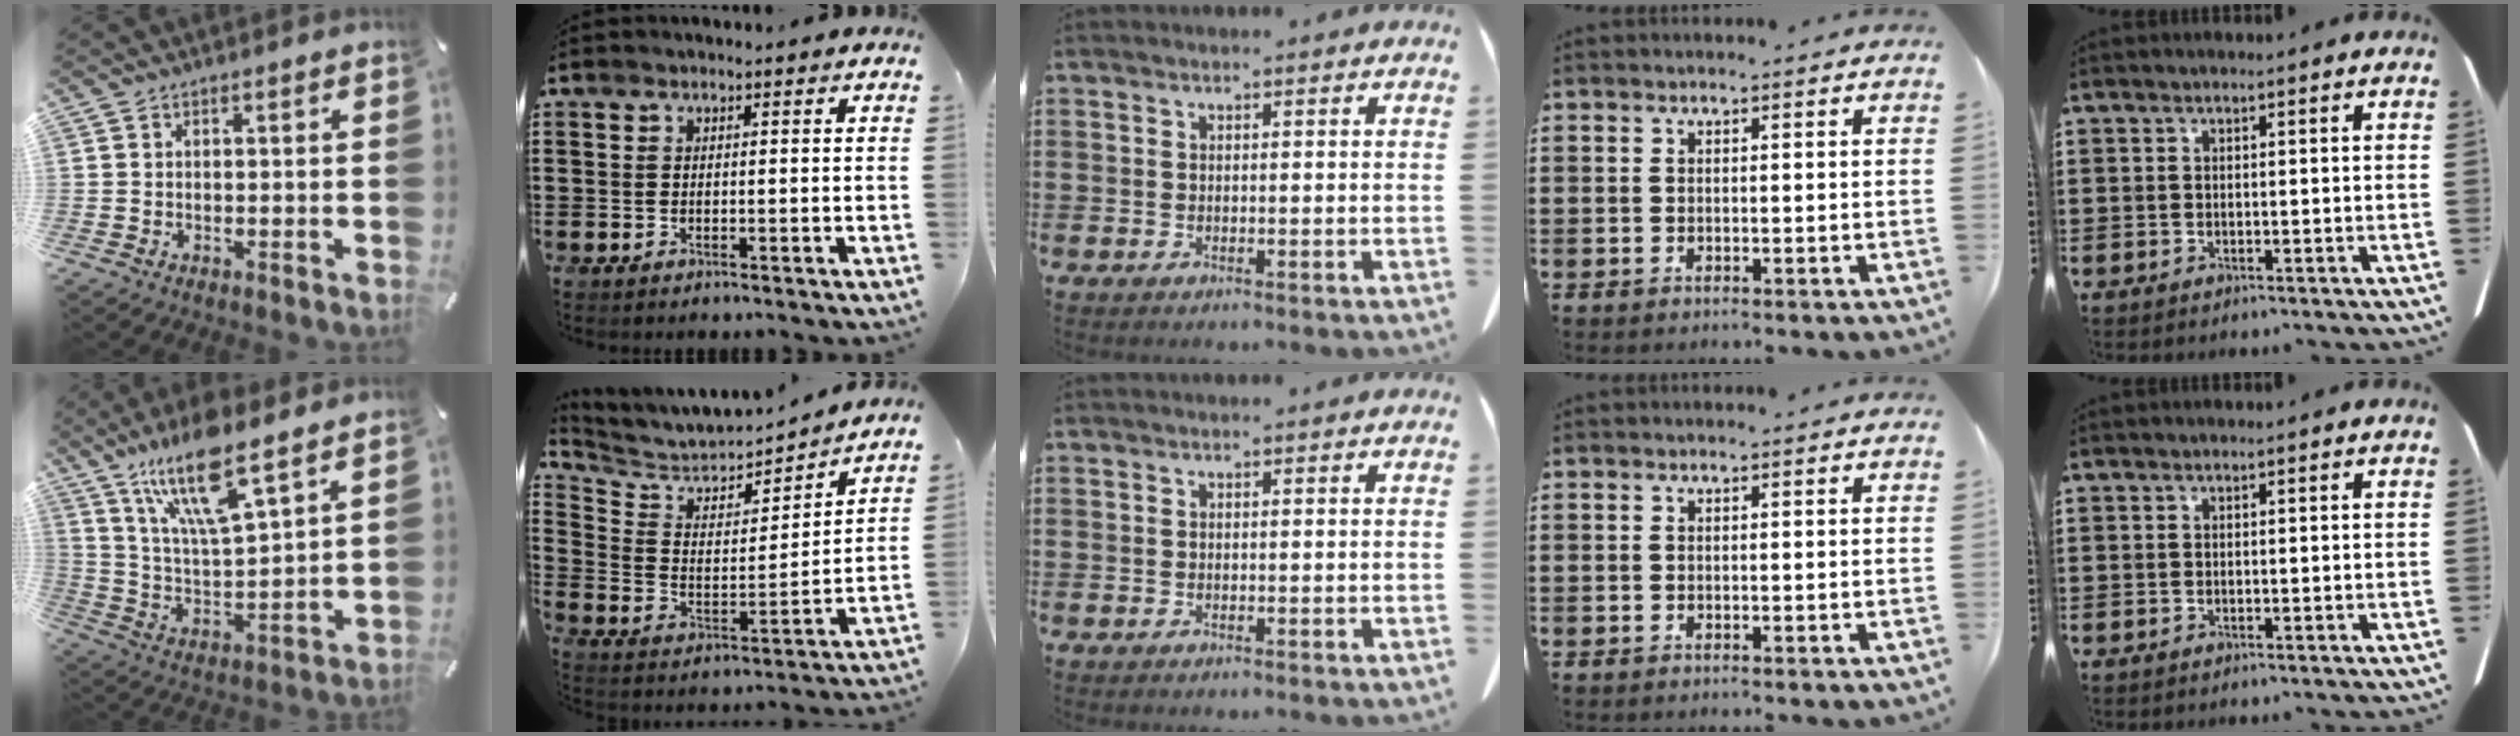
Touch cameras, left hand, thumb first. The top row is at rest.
{"thumb": {"total": 17.0, "force": [12.0, 4.3, 11.2], "torque": [-0.228, -0.057, 0.204]}, "index": {"total": 4.8, "force": [4.6, 1.2, 0.5], "torque": [-0.044, -0.045, 0.073]}}